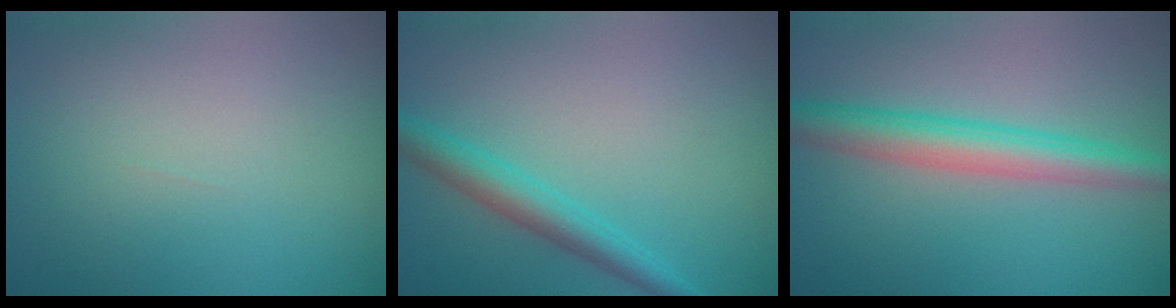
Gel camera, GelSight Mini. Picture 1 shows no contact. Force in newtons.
{"total": 3.1, "press": 3.1, "slide": 0.0}
{"total": 4.4, "press": 4.4, "slide": 0.0}